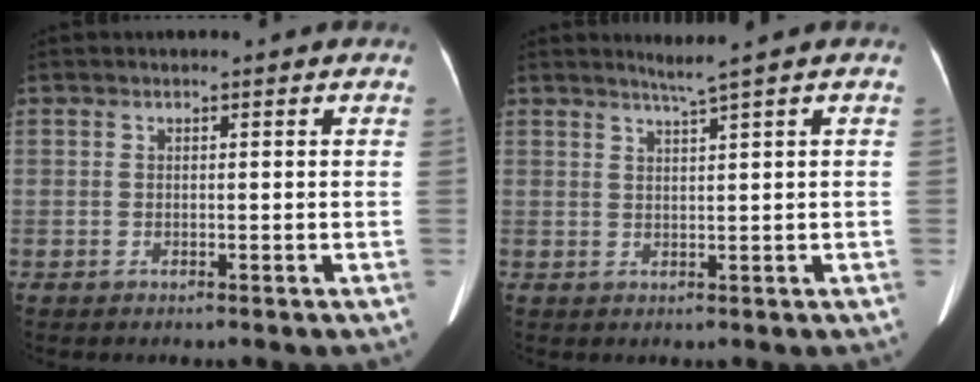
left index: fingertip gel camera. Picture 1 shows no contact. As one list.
[{"total": 2.0, "force": [1.5, -1.1, 0.8], "torque": [-0.021, -0.009, 0.035]}]